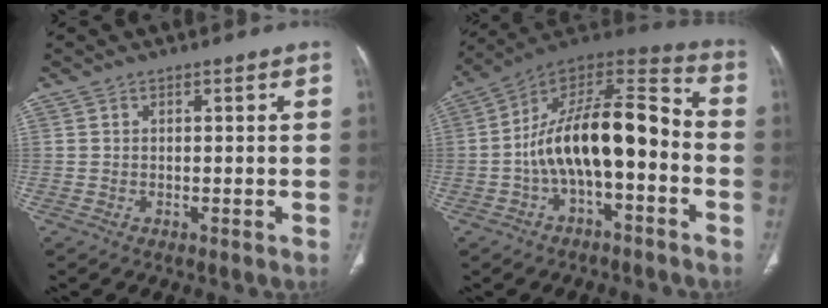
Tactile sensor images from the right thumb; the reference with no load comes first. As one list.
[{"total": 18.5, "force": [-3.6, 8.5, 16.0], "torque": [-0.259, 0.072, -0.063]}]